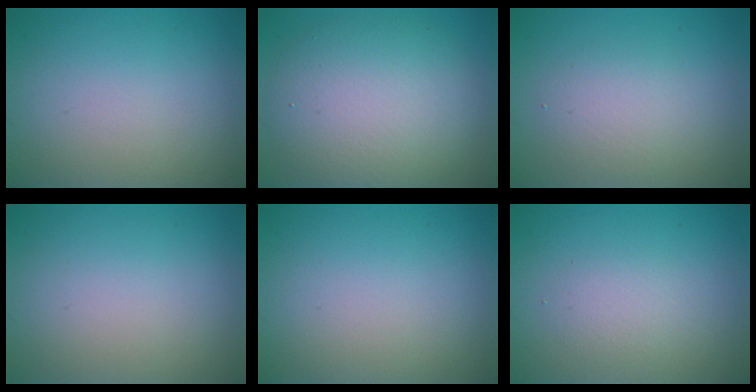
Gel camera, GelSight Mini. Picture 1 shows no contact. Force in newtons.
{"total": 8.5, "press": 8.4, "slide": 0.9}
{"total": 2.7, "press": 2.7, "slide": 0.1}
{"total": 0.0}
{"total": 0.0}
{"total": 1.6, "press": 1.6, "slide": 0.1}